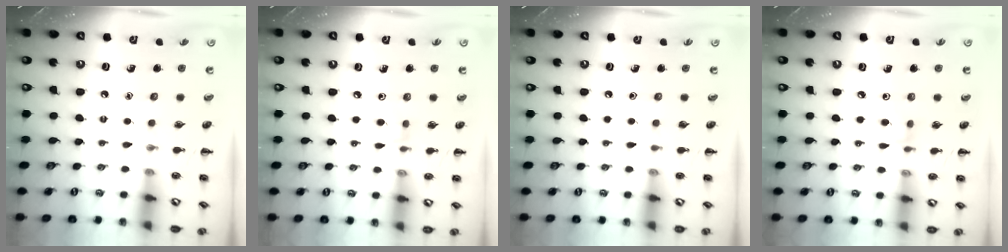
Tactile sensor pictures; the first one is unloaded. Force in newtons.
{"total": 2.8, "press": 2.6, "slide": 1.1}
{"total": 0.0}
{"total": 2.9, "press": 2.6, "slide": 1.2}